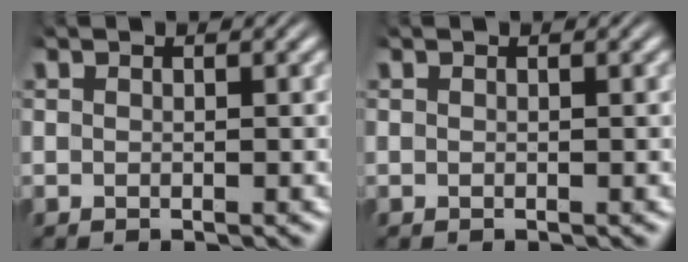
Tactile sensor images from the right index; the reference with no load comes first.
{"total": 0.0}